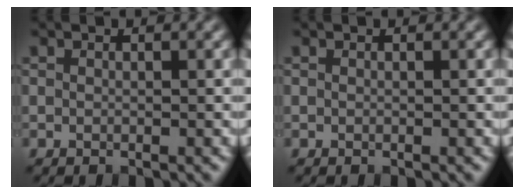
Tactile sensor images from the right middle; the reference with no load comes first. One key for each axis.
{"total": 0.0}